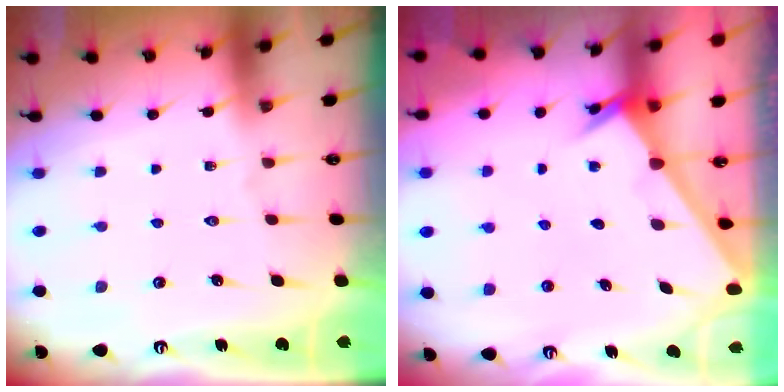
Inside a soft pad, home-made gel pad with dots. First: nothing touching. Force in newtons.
{"total": 2.6, "press": 2.6, "slide": 0.2}